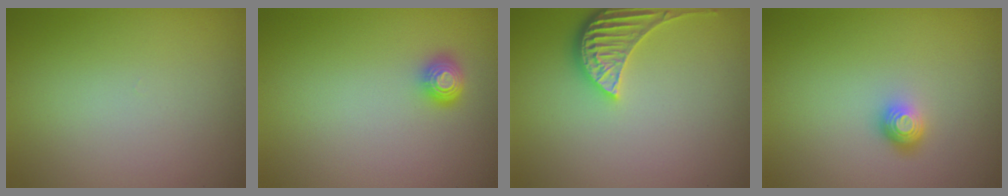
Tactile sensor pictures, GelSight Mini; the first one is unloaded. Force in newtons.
{"total": 1.6, "press": 1.4, "slide": 0.6}
{"total": 4.0, "press": 3.4, "slide": 2.1}
{"total": 1.6, "press": 1.2, "slide": 1.1}